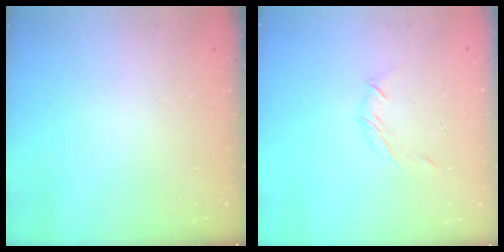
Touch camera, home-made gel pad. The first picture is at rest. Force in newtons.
{"total": 4.4, "press": 4.3, "slide": 0.8}